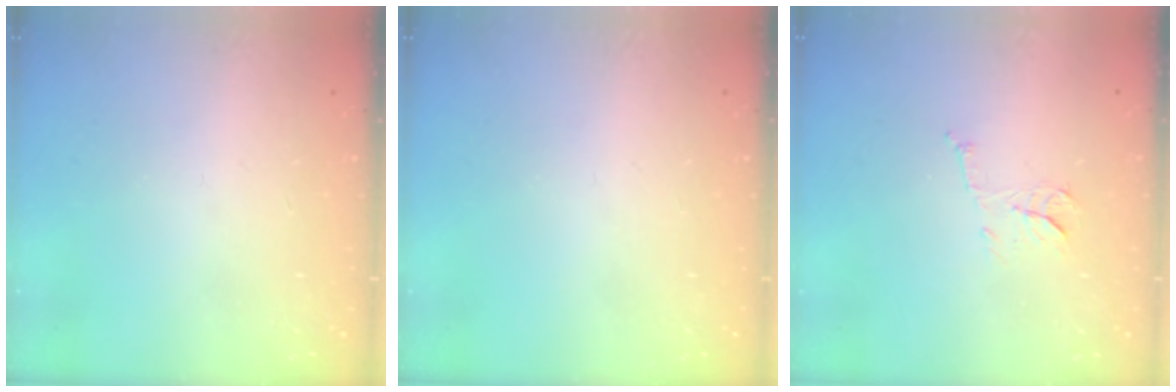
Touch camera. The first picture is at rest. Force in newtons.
{"total": 0.0}
{"total": 6.0, "press": 6.0, "slide": 0.5}